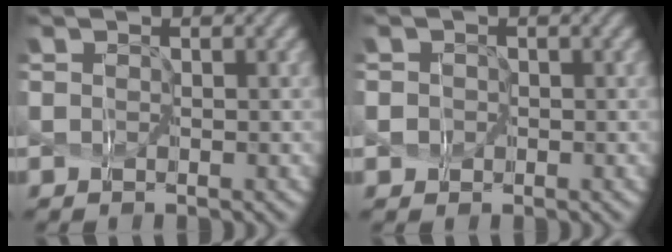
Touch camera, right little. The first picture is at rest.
{"total": 2.5, "force": [-0.4, 2.4, 0.6], "torque": [0.001, 0.018, -0.024]}